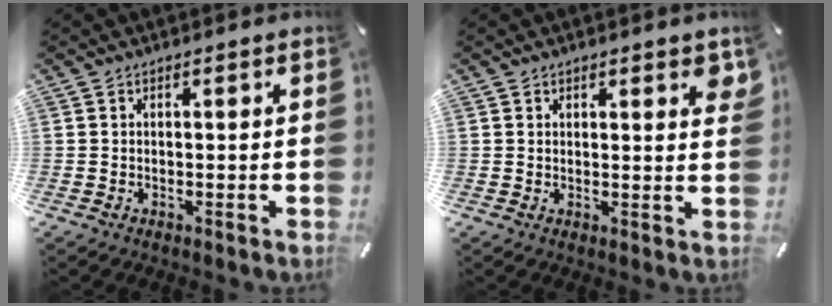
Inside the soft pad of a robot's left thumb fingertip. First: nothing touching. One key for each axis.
{"total": 2.4, "fx": 1.6, "fy": 1.1, "fz": 1.4, "tx": -0.006, "ty": -0.007, "tz": 0.023}